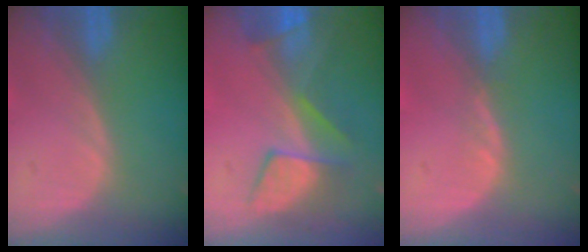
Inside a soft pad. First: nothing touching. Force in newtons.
{"total": 7.7, "press": 7.3, "slide": 2.5}
{"total": 1.1, "press": 1.0, "slide": 0.5}